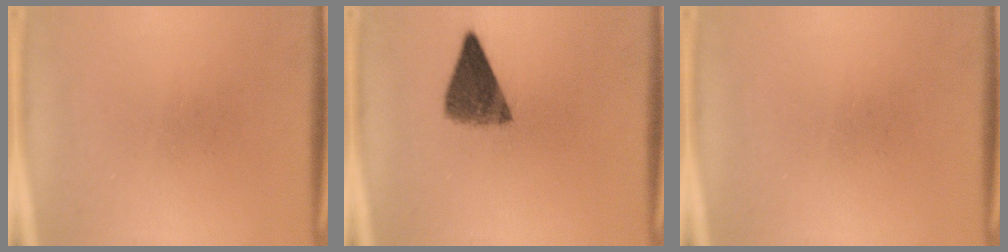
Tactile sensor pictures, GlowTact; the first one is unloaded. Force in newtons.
{"total": 6.9}
{"total": 0.0}